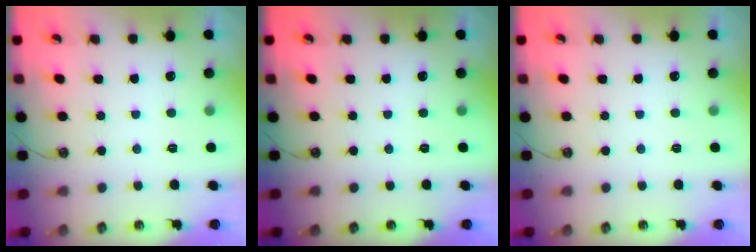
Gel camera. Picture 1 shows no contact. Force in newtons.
{"total": 0.0}
{"total": 0.0}